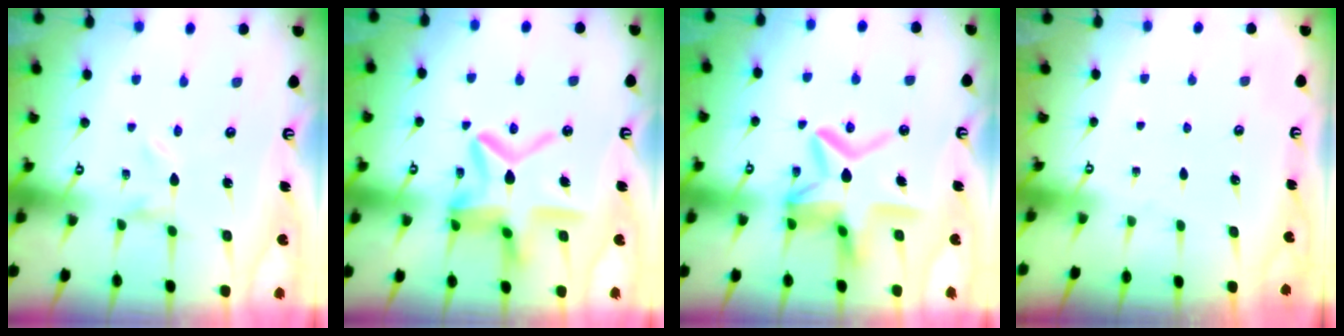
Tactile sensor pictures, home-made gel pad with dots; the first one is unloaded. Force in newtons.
{"total": 17.1, "press": 17.0, "slide": 1.8}
{"total": 14.3, "press": 14.2, "slide": 1.4}
{"total": 0.0}